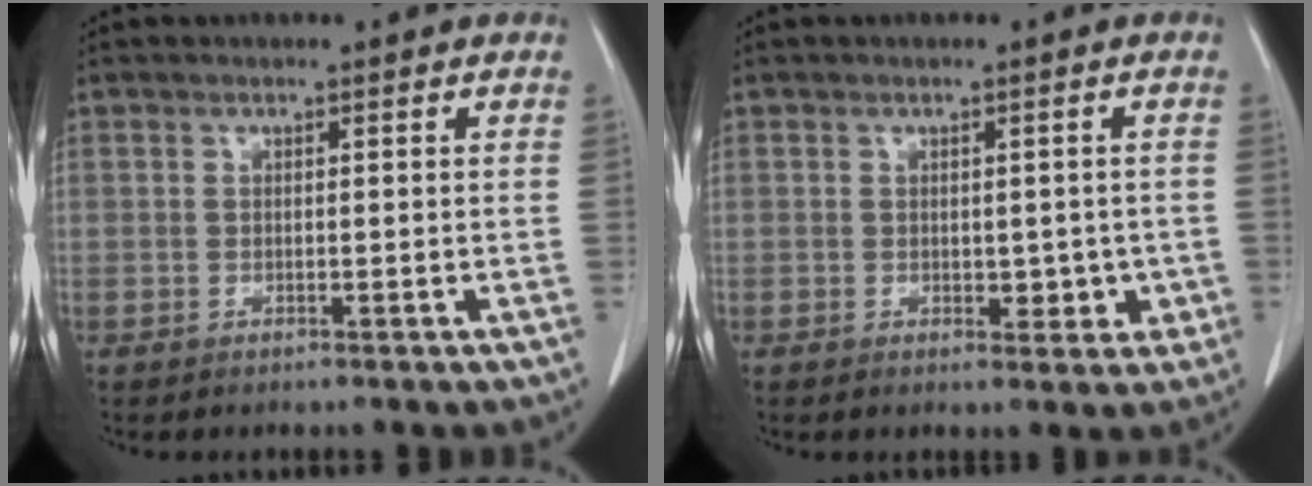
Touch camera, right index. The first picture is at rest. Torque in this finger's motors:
{"motor_torque": [0.18, 0.08, 0.09, 0.04]}